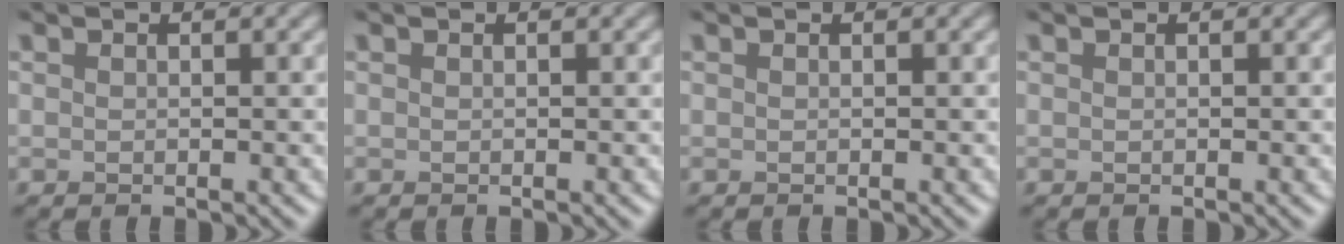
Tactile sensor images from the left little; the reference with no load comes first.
{"total": 0.0}
{"total": 0.0}
{"total": 0.0}